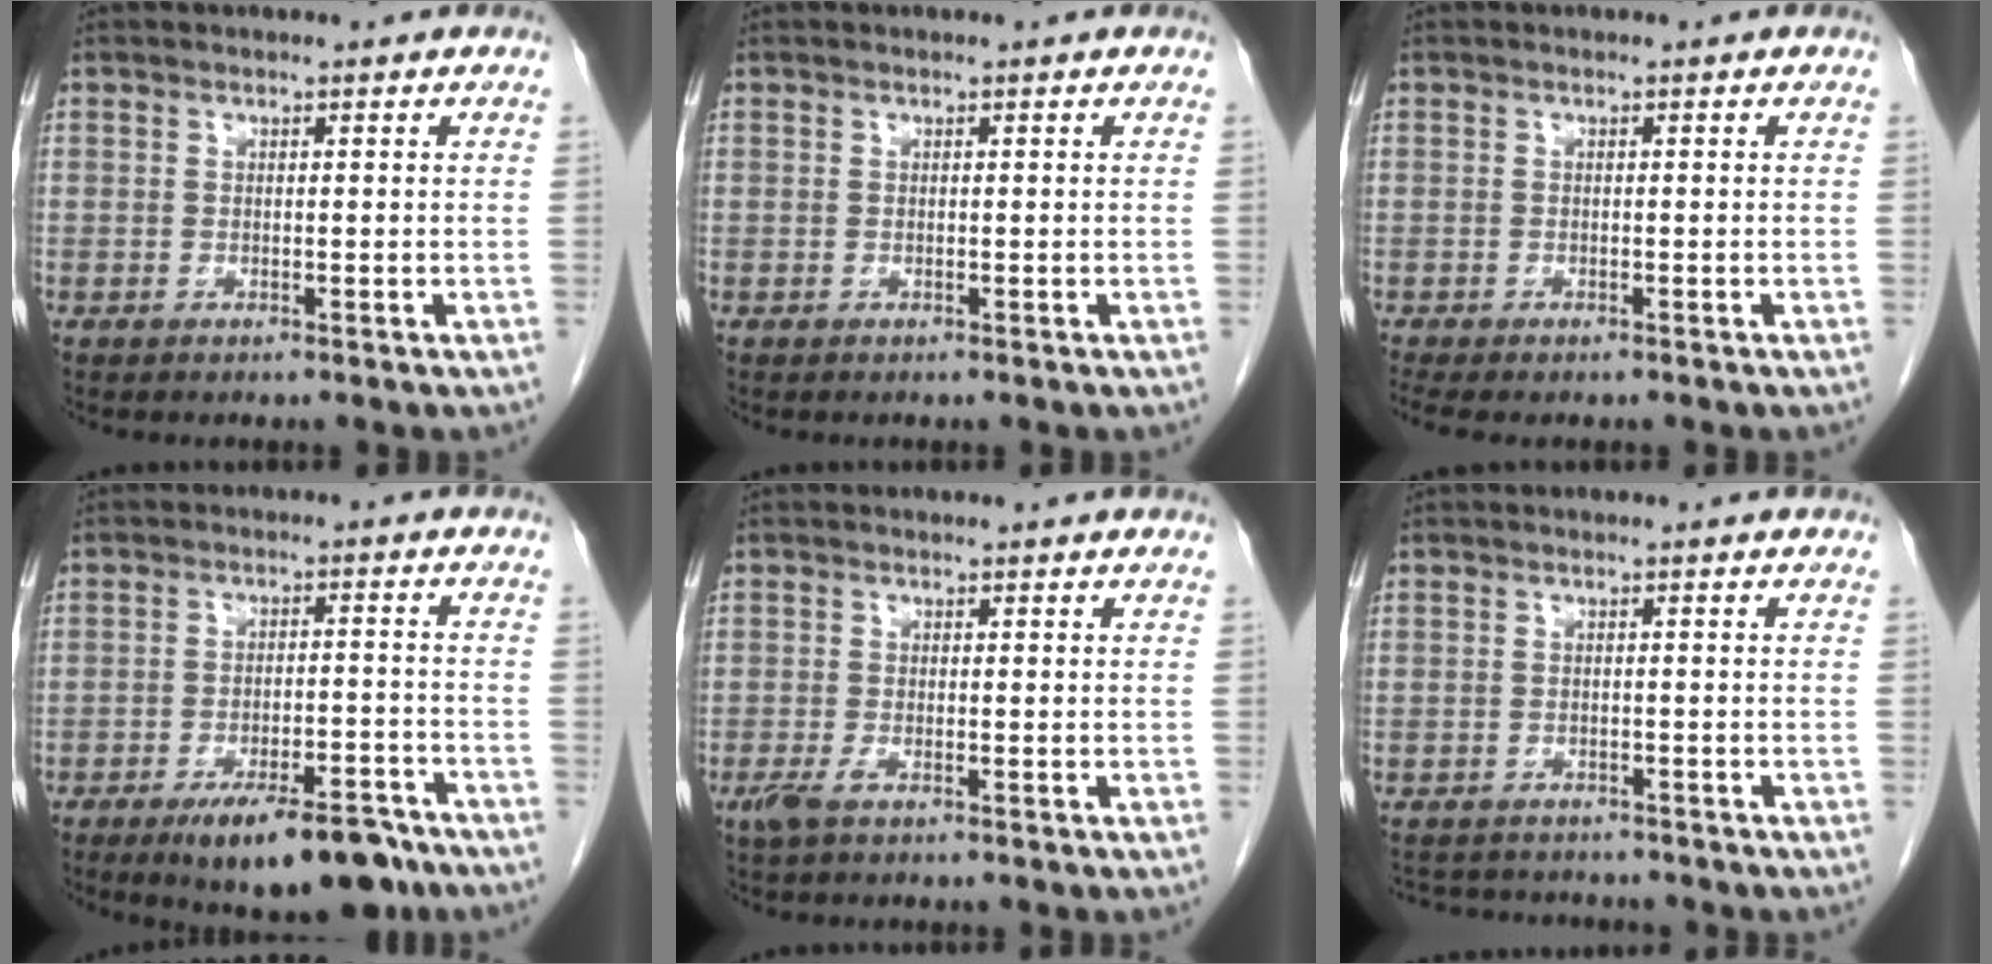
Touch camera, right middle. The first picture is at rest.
{"total": 0.0}
{"total": 3.3, "force": [-2.7, 1.0, 1.6], "torque": [-0.019, -0.008, -0.040]}
{"total": 11.9, "force": [-8.6, 3.7, 7.4], "torque": [-0.098, 0.002, -0.130]}
{"total": 1.9, "force": [-1.1, 0.4, 1.4], "torque": [-0.035, -0.004, -0.023]}
{"total": 6.7, "force": [-6.2, 1.9, 1.3], "torque": [-0.016, 0.005, -0.085]}